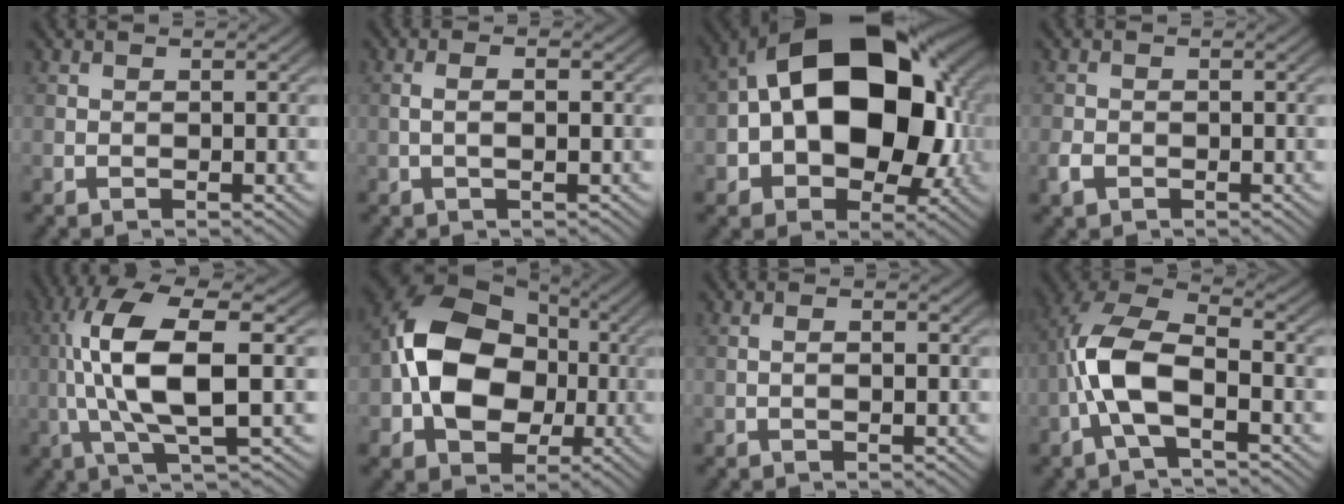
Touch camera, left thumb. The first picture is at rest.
{"total": 2.0, "force": [-0.2, 0.4, 2.0], "torque": [-0.036, 0.002, -0.005]}
{"total": 19.0, "force": [1.3, 12.5, 14.3], "torque": [-0.228, -0.001, 0.023]}
{"total": 1.8, "force": [-0.9, 1.2, 0.9], "torque": [-0.021, -0.003, -0.022]}
{"total": 12.0, "force": [0.5, 3.2, 11.5], "torque": [-0.236, 0.019, 0.006]}
{"total": 13.7, "force": [-1.0, 10.3, 8.9], "torque": [-0.179, 0.011, -0.032]}
{"total": 1.3, "force": [-0.1, 0.3, 1.2], "torque": [-0.013, -0.007, -0.003]}
{"total": 8.9, "force": [-2.3, 4.0, 7.6], "torque": [-0.173, 0.014, -0.054]}